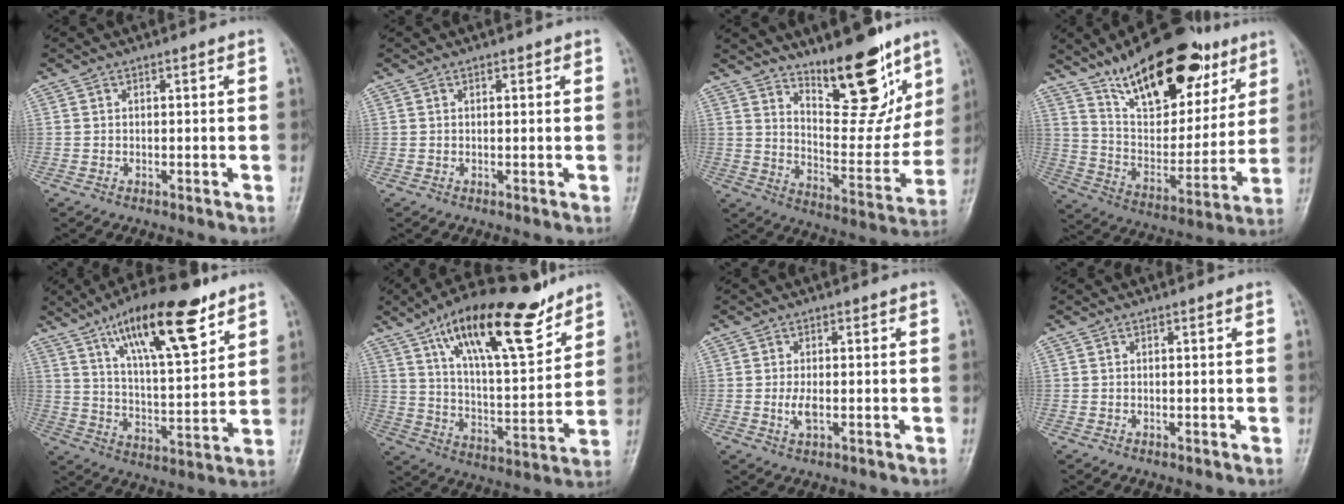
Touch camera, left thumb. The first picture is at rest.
{"total": 0.8, "force": [0.5, 0.5, 0.5], "torque": [-0.004, -0.001, 0.004]}
{"total": 18.1, "force": [12.1, 6.6, 11.8], "torque": [-0.117, -0.087, 0.198]}
{"total": 26.3, "force": [16.2, 12.0, 16.9], "torque": [-0.218, -0.050, 0.265]}
{"total": 19.1, "force": [11.0, 6.0, 14.3], "torque": [-0.205, -0.046, 0.187]}
{"total": 21.1, "force": [13.6, 6.8, 14.6], "torque": [-0.210, -0.061, 0.232]}
{"total": 2.7, "force": [-0.4, 1.2, 2.4], "torque": [-0.055, -0.005, -0.008]}
{"total": 0.0}